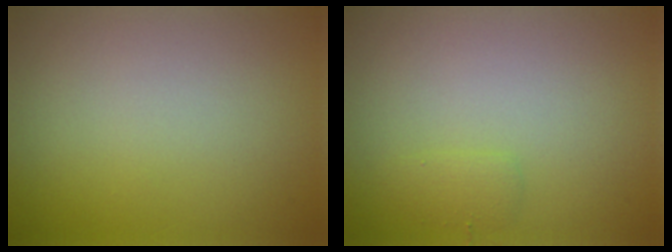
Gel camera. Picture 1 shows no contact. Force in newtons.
{"total": 1.0, "press": 0.9, "slide": 0.1}